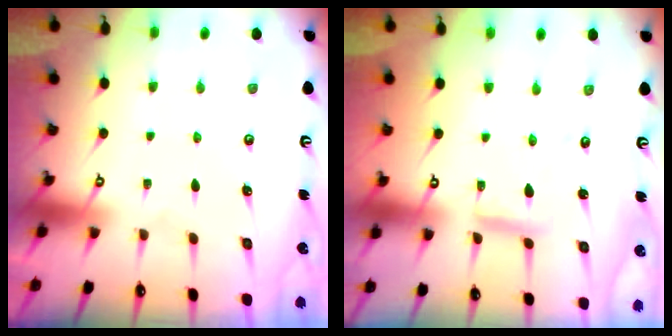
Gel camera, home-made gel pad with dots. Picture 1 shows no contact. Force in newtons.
{"total": 6.1, "press": 6.1, "slide": 0.3}